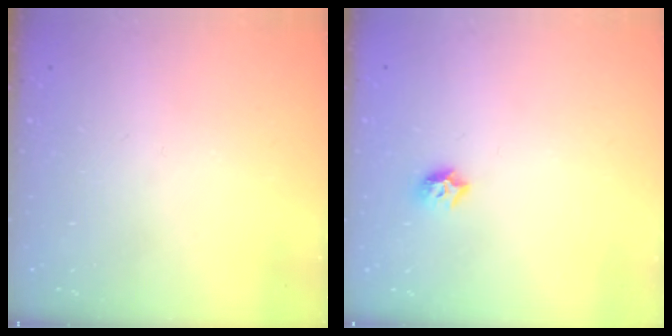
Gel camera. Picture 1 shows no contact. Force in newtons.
{"total": 6.2, "press": 6.2, "slide": 0.8}